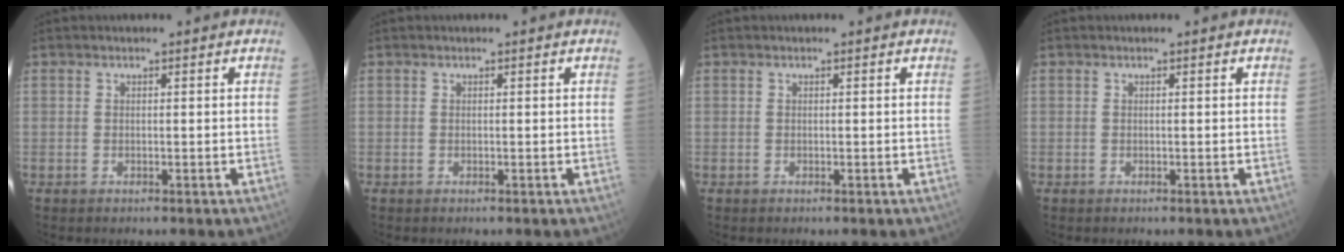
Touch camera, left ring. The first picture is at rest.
{"total": 0.0}
{"total": 0.0}
{"total": 0.0}